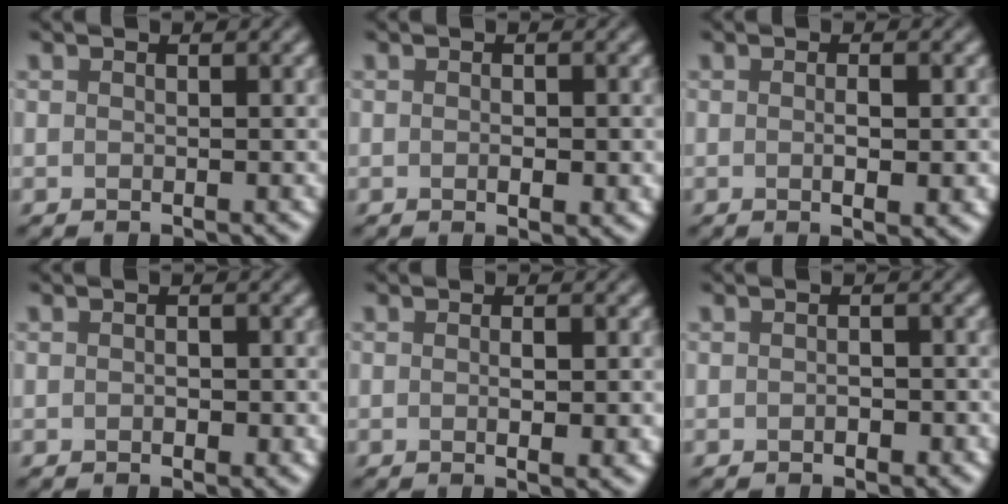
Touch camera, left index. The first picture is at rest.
{"total": 1.6, "force": [-0.9, 0.3, 1.2], "torque": [-0.020, 0.002, 0.003]}
{"total": 2.6, "force": [-0.9, 0.3, 2.4], "torque": [-0.035, 0.005, 0.003]}
{"total": 1.5, "force": [-1.0, 0.5, 1.0], "torque": [-0.014, 0.004, 0.001]}
{"total": 2.3, "force": [-0.8, 0.3, 2.1], "torque": [-0.029, 0.005, 0.003]}
{"total": 1.5, "force": [-1.2, 0.5, 0.8], "torque": [-0.014, 0.006, -0.005]}